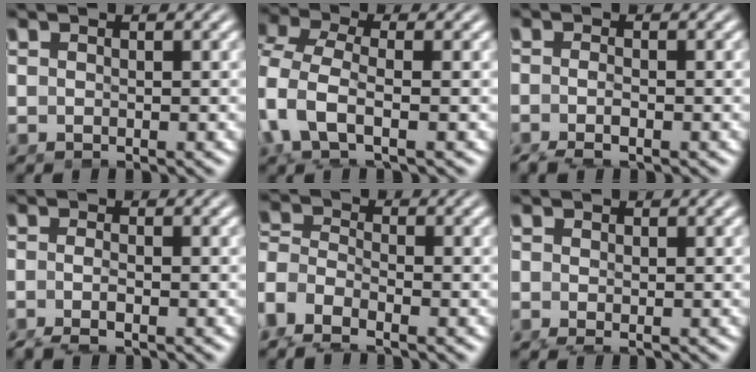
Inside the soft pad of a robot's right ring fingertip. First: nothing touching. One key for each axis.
{"total": 5.8, "fx": -0.7, "fy": 4.0, "fz": 4.2, "tx": -0.126, "ty": -0.033, "tz": 0.001}
{"total": 2.8, "fx": -1.9, "fy": 1.2, "fz": 1.7, "tx": -0.038, "ty": -0.012, "tz": -0.029}
{"total": 2.7, "fx": -1.9, "fy": 0.9, "fz": 1.8, "tx": -0.043, "ty": -0.015, "tz": -0.027}
{"total": 5.4, "fx": -2.2, "fy": 4.3, "fz": 2.4, "tx": -0.080, "ty": -0.028, "tz": -0.037}
{"total": 1.1, "fx": -0.5, "fy": 0.7, "fz": 0.7, "tx": -0.021, "ty": -0.014, "tz": -0.002}